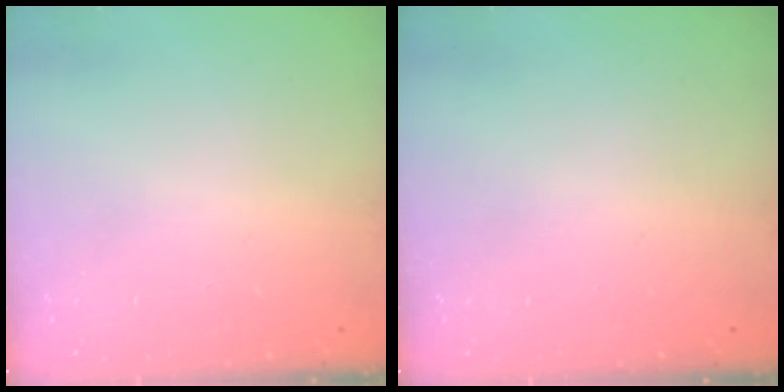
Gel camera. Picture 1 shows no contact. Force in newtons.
{"total": 0.0}